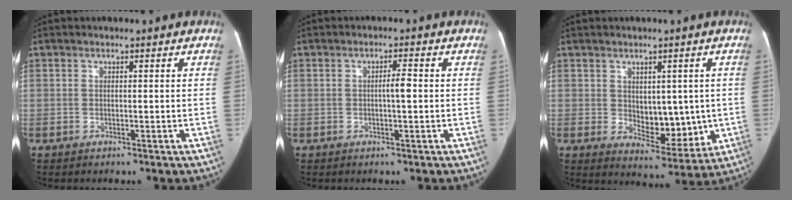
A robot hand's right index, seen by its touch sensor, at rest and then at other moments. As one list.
[{"total": 2.2, "force": [-0.2, 0.1, 2.2], "torque": [-0.036, 0.002, -0.004]}, {"total": 7.7, "force": [0.3, 4.3, 6.4], "torque": [-0.076, -0.005, 0.021]}]